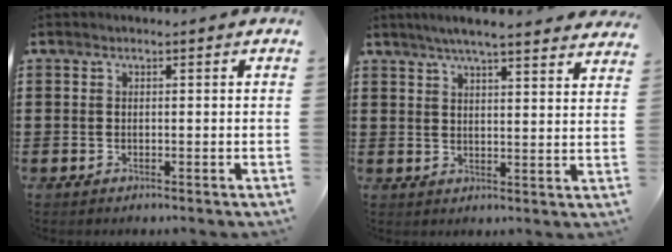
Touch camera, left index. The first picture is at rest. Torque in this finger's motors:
{"motor_torque": [0.99, -1.15, 0.44, 0.15]}